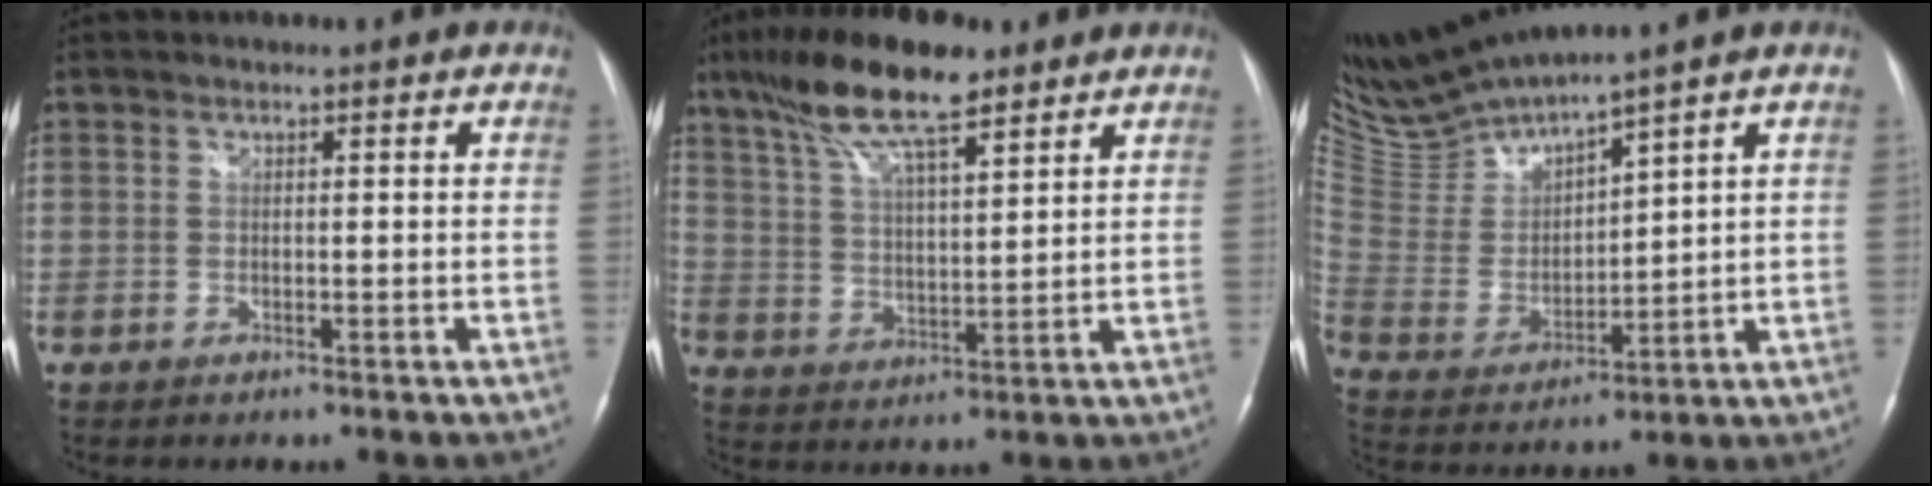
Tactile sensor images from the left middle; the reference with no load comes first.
{"total": 13.6, "force": [9.4, 3.1, 9.3], "torque": [-0.179, 0.025, 0.171]}
{"total": 11.3, "force": [10.7, -0.8, 3.5], "torque": [-0.090, -0.006, 0.229]}